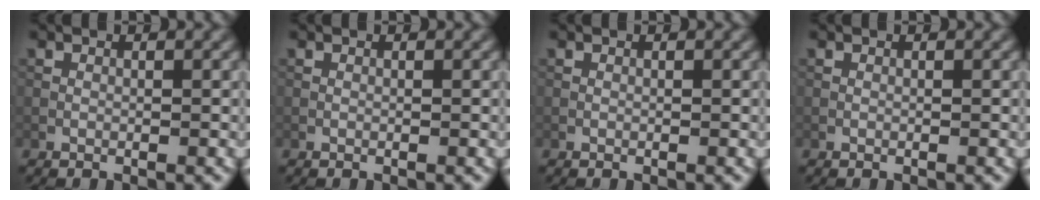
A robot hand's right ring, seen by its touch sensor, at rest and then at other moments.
{"total": 0.0}
{"total": 0.0}
{"total": 0.0}